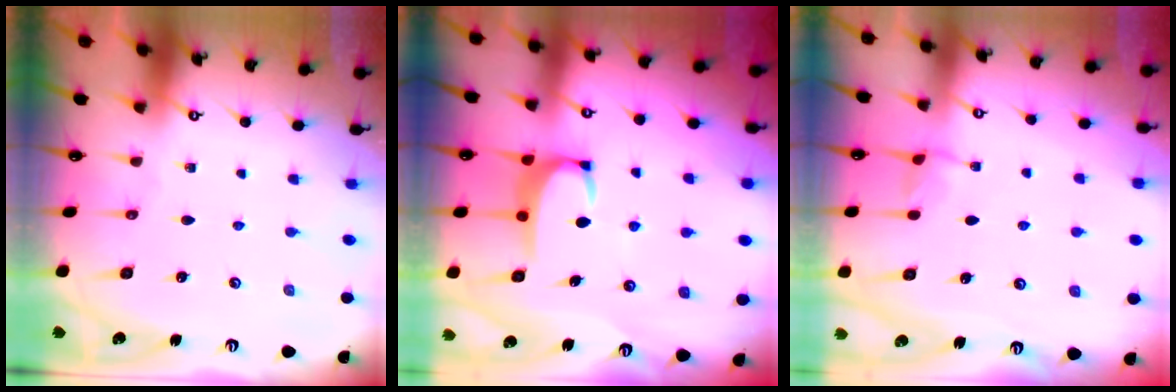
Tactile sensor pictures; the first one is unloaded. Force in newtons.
{"total": 3.7, "press": 3.7, "slide": 0.2}
{"total": 4.2, "press": 4.2, "slide": 0.3}